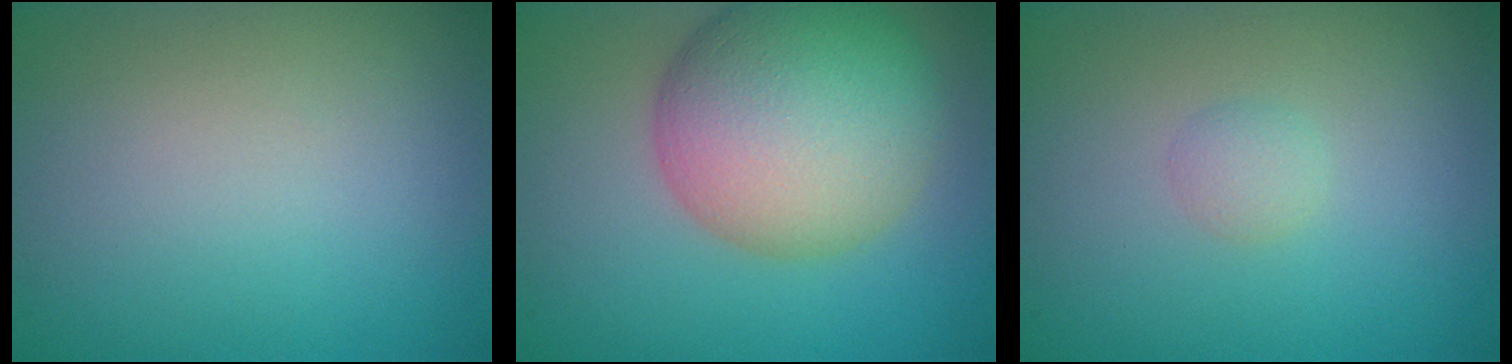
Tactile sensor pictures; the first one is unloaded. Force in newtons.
{"total": 10.2, "press": 10.2, "slide": 0.4}
{"total": 1.0, "press": 1.0, "slide": 0.1}